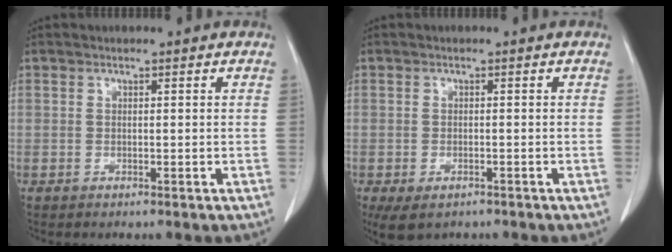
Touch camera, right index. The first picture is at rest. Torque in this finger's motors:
{"motor_torque": [0.59, -0.52, 0.20, 0.06]}